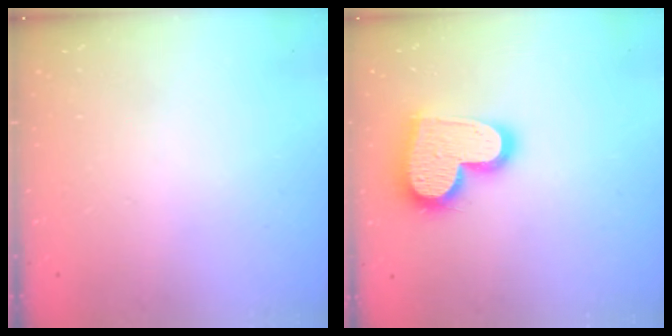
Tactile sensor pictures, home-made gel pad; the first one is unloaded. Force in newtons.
{"total": 18.5, "press": 18.4, "slide": 1.5}